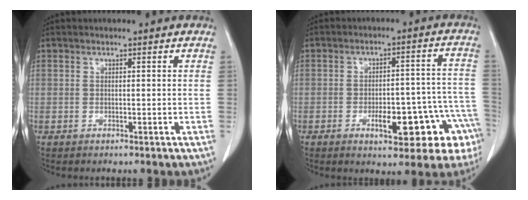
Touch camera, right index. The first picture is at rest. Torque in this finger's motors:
{"motor_torque": [0.41, -0.20, 0.27, 0.06]}